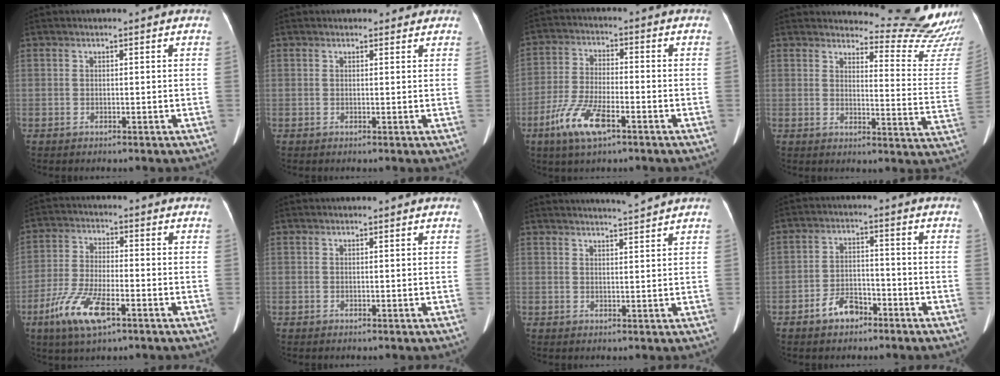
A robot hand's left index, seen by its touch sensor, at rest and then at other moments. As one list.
[{"total": 1.8, "force": [1.5, 1.0, 0.1], "torque": [0.004, 0.002, 0.010]}, {"total": 8.8, "force": [-4.8, 2.3, 7.0], "torque": [-0.149, -0.011, -0.091]}, {"total": 14.6, "force": [14.6, 0.4, 0.9], "torque": [0.006, -0.131, 0.146]}, {"total": 9.7, "force": [-5.1, 2.6, 7.8], "torque": [-0.164, -0.014, -0.094]}, {"total": 0.0}, {"total": 4.0, "force": [3.7, -1.3, 0.7], "torque": [-0.012, -0.002, 0.055]}, {"total": 5.3, "force": [-3.5, 2.9, 2.6], "torque": [-0.054, 0.013, -0.058]}]